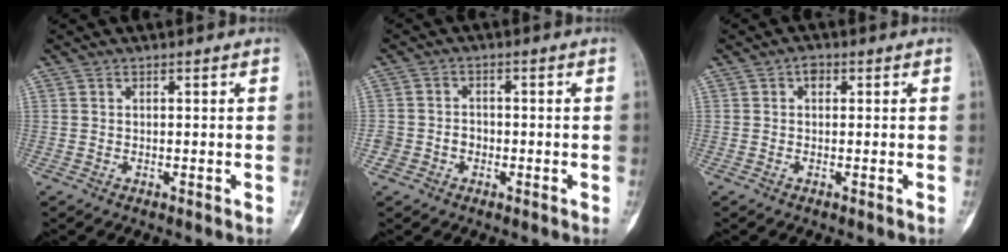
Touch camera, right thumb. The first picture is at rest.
{"total": 3.7, "force": [-1.2, 3.2, 1.3], "torque": [-0.009, 0.018, -0.020]}
{"total": 1.6, "force": [0.3, 1.0, 1.2], "torque": [-0.014, 0.005, -0.001]}